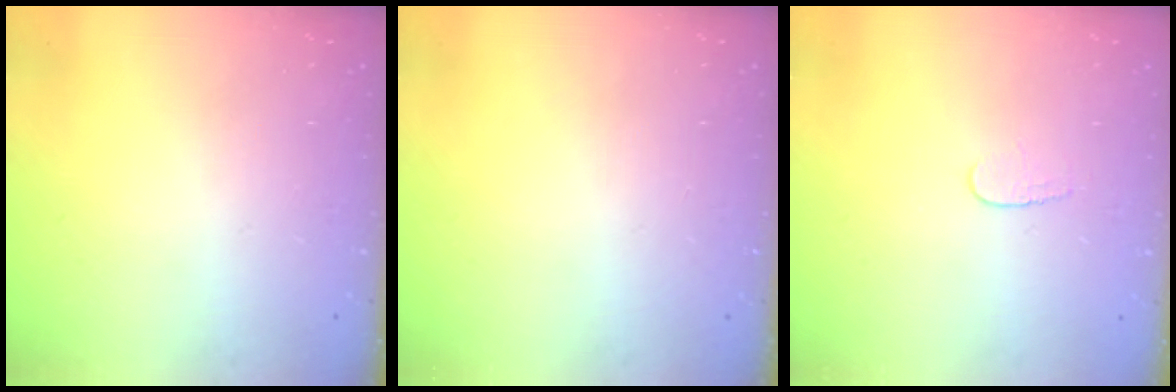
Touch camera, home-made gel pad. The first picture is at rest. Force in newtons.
{"total": 0.0}
{"total": 3.6, "press": 3.5, "slide": 0.4}